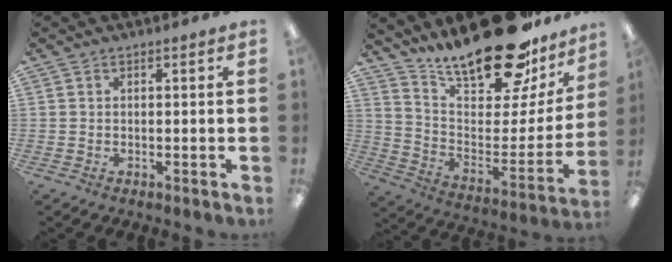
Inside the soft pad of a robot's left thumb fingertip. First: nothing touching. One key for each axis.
{"total": 25.4, "fx": 20.3, "fy": 8.3, "fz": 12.8, "tx": -0.189, "ty": -0.139, "tz": 0.342}